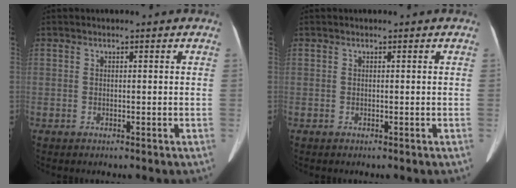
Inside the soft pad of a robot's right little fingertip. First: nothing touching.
{"total": 0.0}